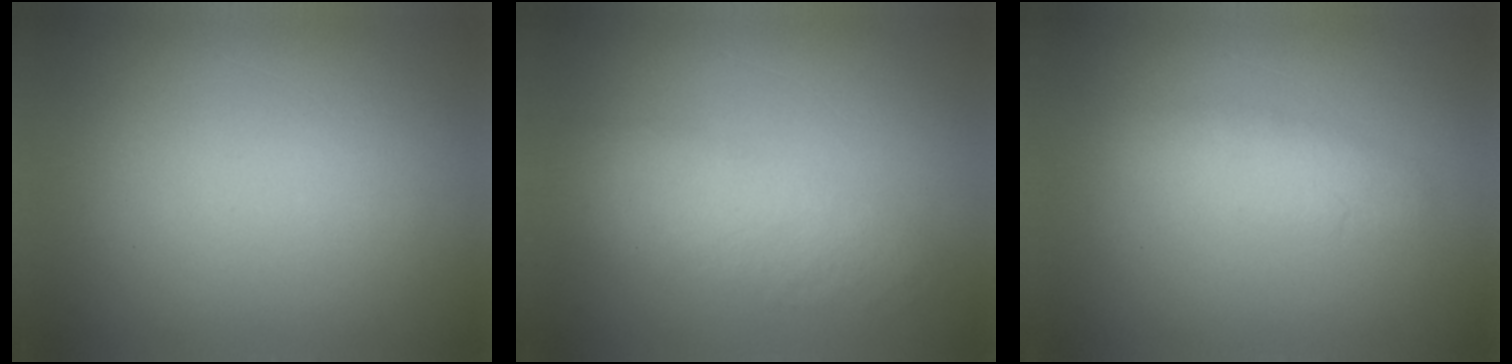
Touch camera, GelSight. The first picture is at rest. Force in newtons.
{"total": 2.9}
{"total": 2.4}